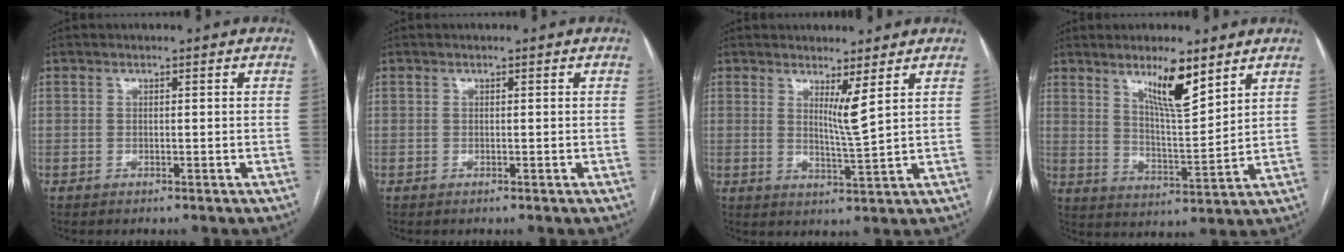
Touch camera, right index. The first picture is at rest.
{"total": 0.0}
{"total": 3.7, "force": [2.0, -0.7, 3.0], "torque": [-0.058, -0.021, 0.039]}
{"total": 9.3, "force": [6.1, 1.3, 6.9], "torque": [-0.124, -0.011, 0.110]}